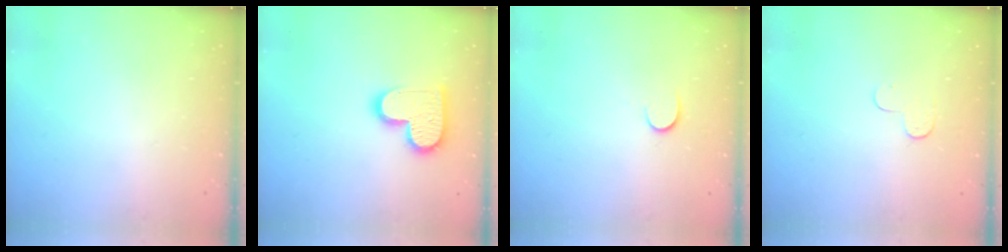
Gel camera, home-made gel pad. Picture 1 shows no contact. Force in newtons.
{"total": 14.2, "press": 14.2, "slide": 1.1}
{"total": 5.7, "press": 5.6, "slide": 0.7}
{"total": 3.1, "press": 3.1, "slide": 0.3}